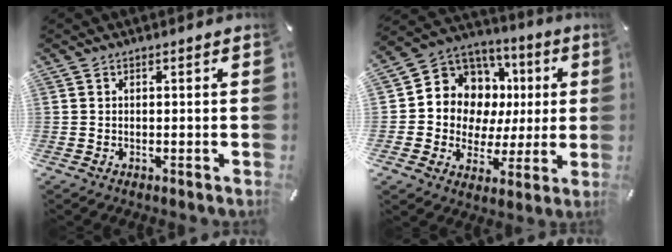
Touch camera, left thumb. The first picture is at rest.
{"total": 10.6, "force": [2.6, 9.9, 2.8], "torque": [-0.054, -0.042, 0.058]}